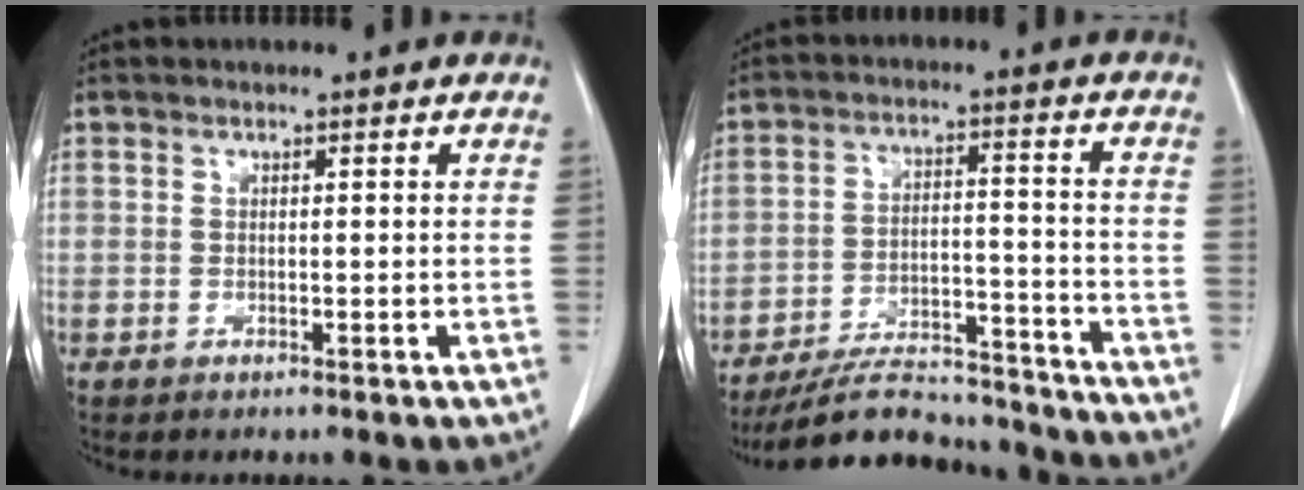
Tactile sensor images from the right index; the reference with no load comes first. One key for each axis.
{"total": 15.9, "fx": -14.9, "fy": 3.7, "fz": 4.2, "tx": -0.070, "ty": 0.018, "tz": -0.223}